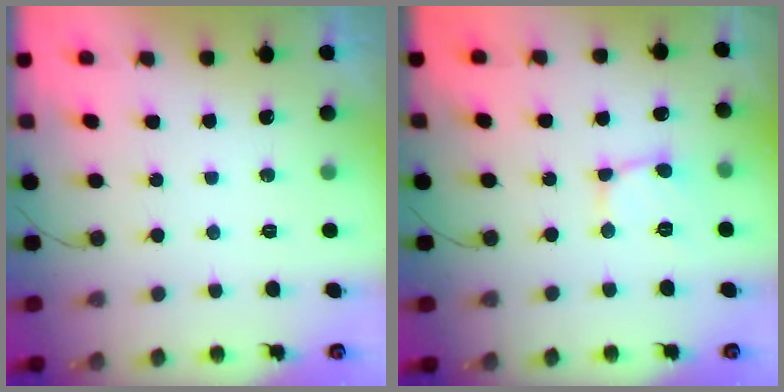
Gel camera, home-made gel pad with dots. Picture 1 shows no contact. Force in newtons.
{"total": 2.6, "press": 2.6, "slide": 0.2}